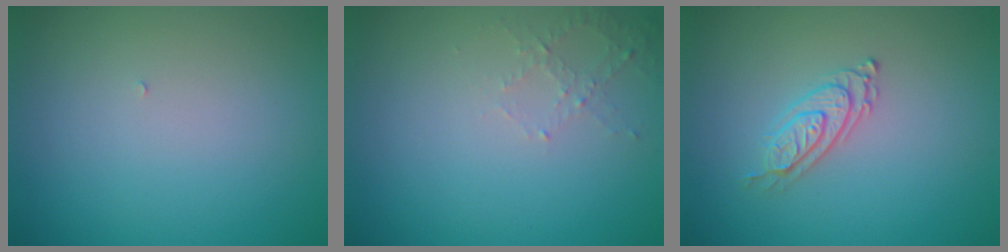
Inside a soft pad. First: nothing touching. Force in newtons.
{"total": 1.3, "press": 1.3, "slide": 0.4}
{"total": 2.4, "press": 2.0, "slide": 1.4}